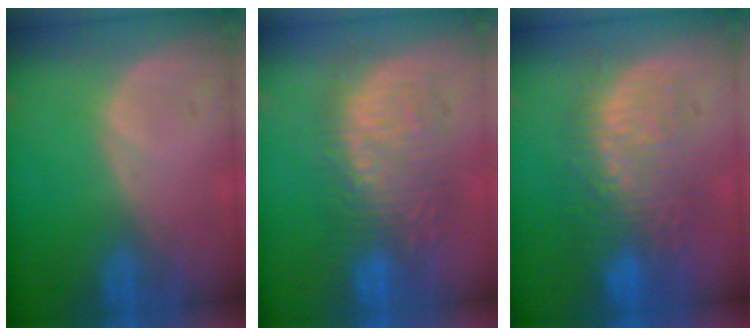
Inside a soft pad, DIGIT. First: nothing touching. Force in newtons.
{"total": 9.2, "press": 9.2, "slide": 0.3}
{"total": 10.4, "press": 9.5, "slide": 4.2}